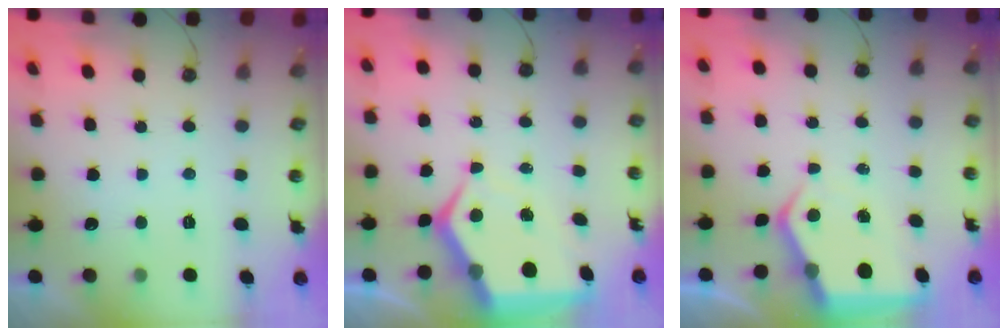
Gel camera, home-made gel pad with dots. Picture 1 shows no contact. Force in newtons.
{"total": 11.4, "press": 11.3, "slide": 1.3}
{"total": 6.6, "press": 6.6, "slide": 0.6}